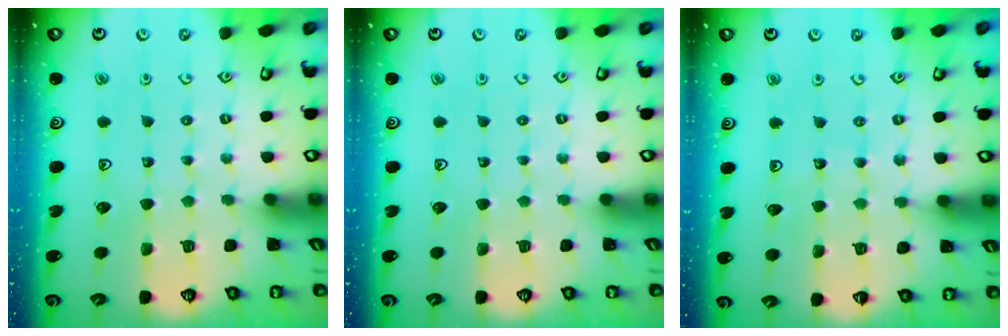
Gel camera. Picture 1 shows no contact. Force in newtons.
{"total": 0.0}
{"total": 5.3, "press": 5.2, "slide": 1.2}